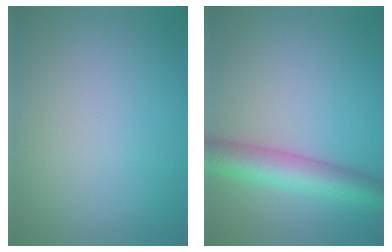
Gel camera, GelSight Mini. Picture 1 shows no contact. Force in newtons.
{"total": 5.2, "press": 5.2, "slide": 0.2}